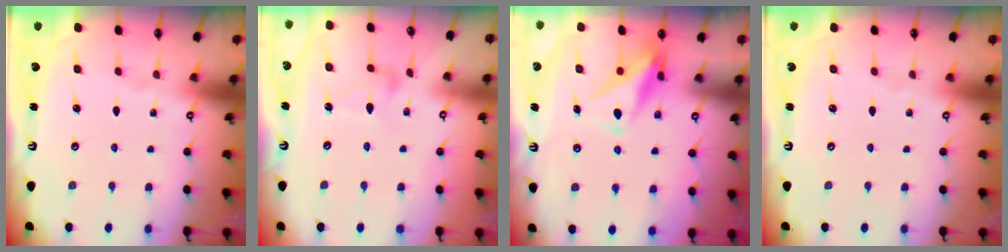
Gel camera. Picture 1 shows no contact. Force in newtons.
{"total": 7.8, "press": 7.8, "slide": 0.4}
{"total": 10.0, "press": 9.9, "slide": 1.7}
{"total": 0.0}